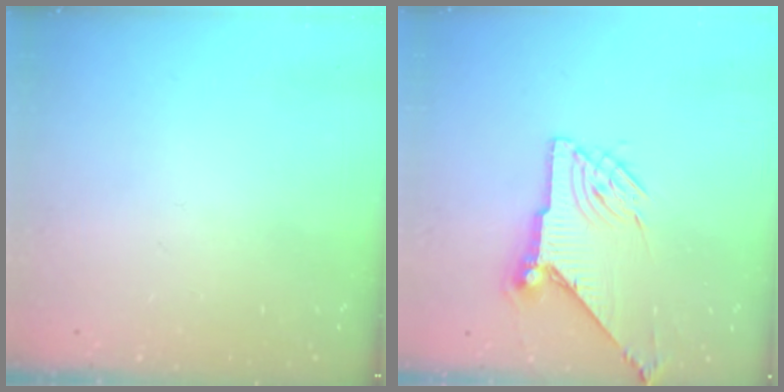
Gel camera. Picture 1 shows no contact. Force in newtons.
{"total": 11.3, "press": 11.3, "slide": 0.9}